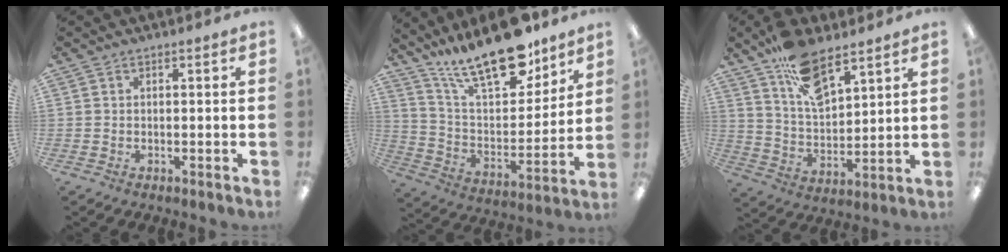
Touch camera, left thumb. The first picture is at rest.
{"total": 21.9, "force": [16.9, 7.4, 11.9], "torque": [-0.204, -0.107, 0.292]}
{"total": 8.9, "force": [6.1, 3.9, 5.2], "torque": [-0.086, -0.027, 0.106]}